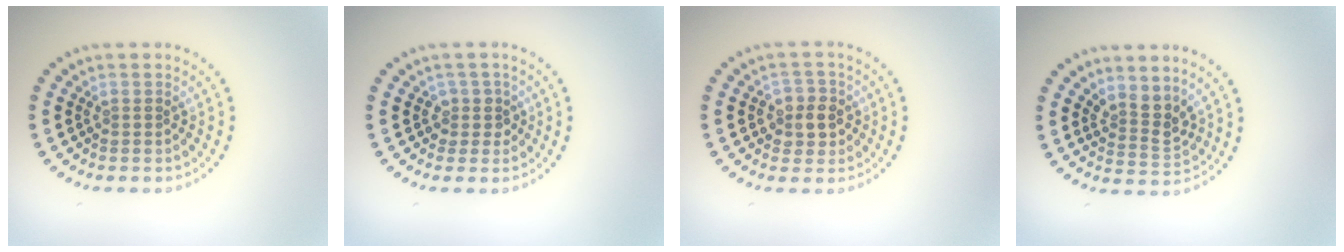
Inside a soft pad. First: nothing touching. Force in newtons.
{"total": 1.7, "press": 1.3, "slide": 1.0}
{"total": 2.6, "press": 2.4, "slide": 1.0}
{"total": 2.6, "press": 1.9, "slide": 1.7}